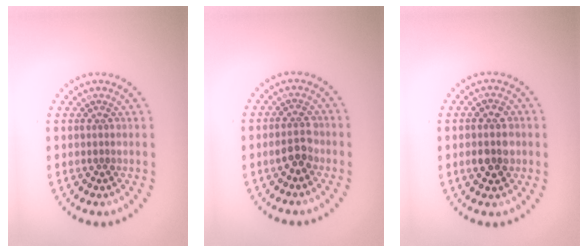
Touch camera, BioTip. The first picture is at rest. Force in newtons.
{"total": 2.3, "press": 2.2, "slide": 0.5}
{"total": 2.8, "press": 2.8, "slide": 0.3}